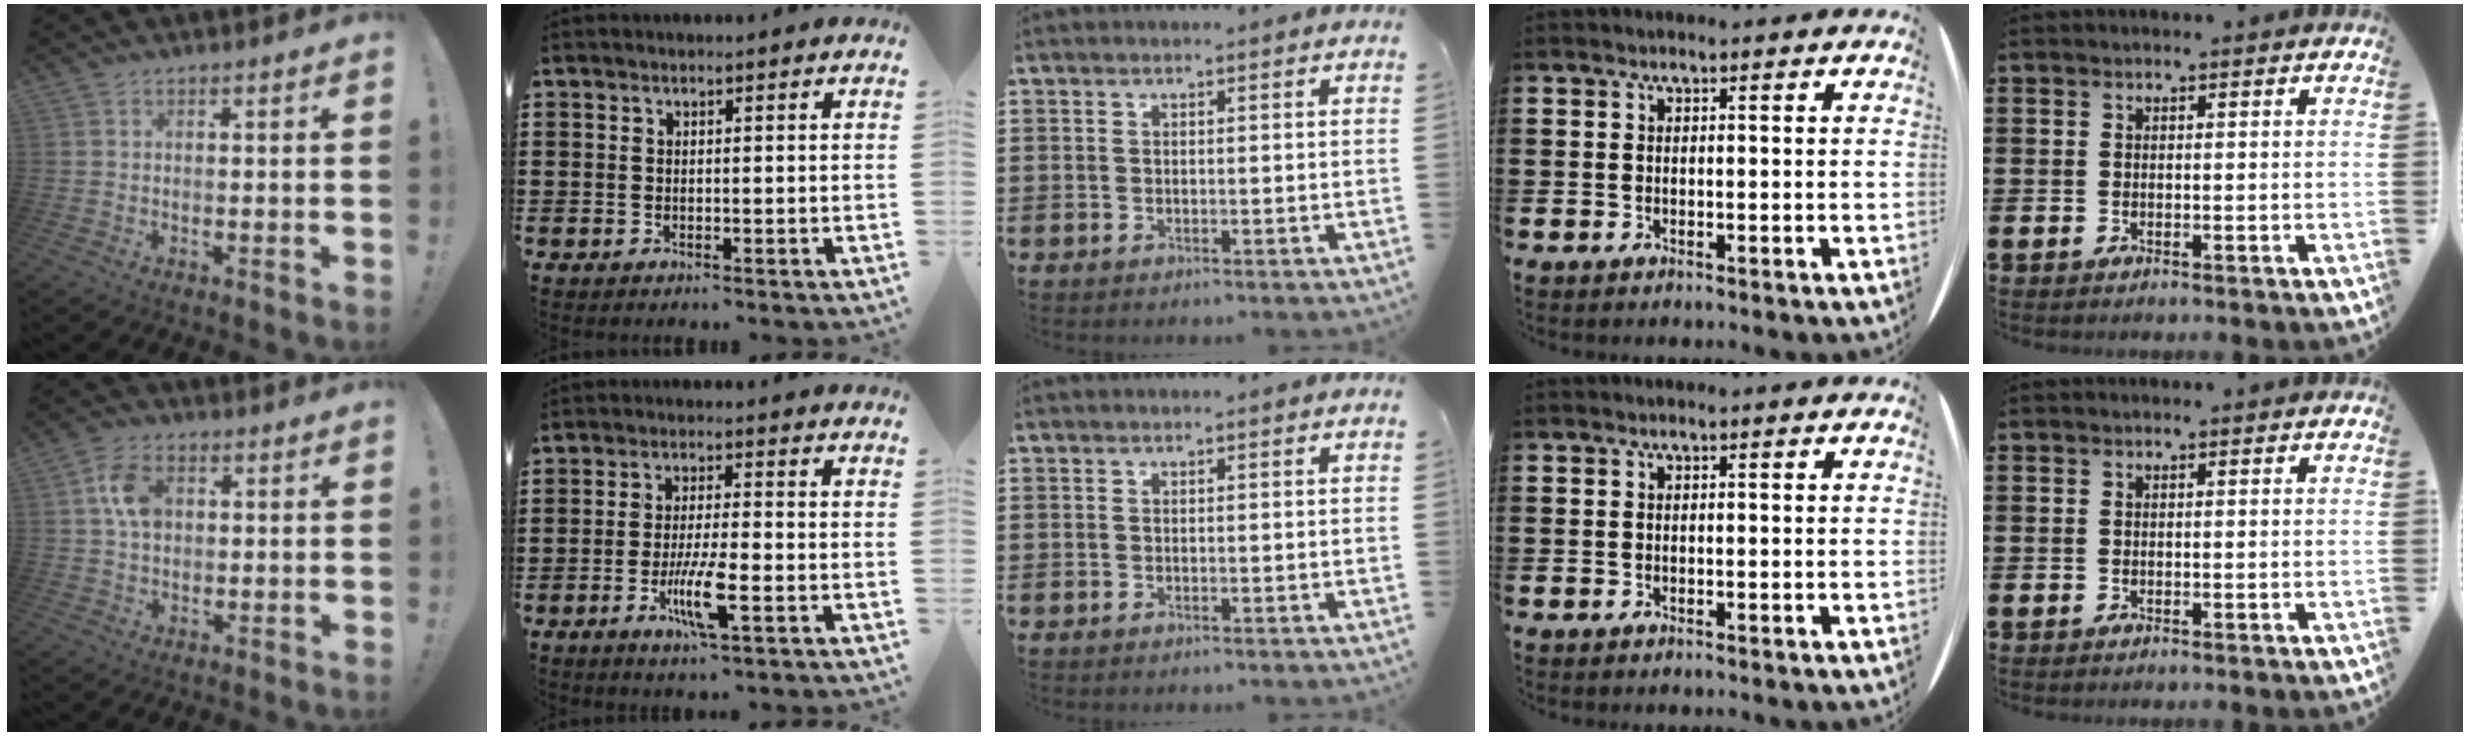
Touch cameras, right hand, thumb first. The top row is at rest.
{"thumb": {"total": 8.4, "force": [1.7, 5.7, 5.9], "torque": [-0.103, 0.010, 0.033]}, "index": {"total": 7.4, "force": [-2.7, 1.5, 6.7], "torque": [-0.134, -0.012, -0.049]}}